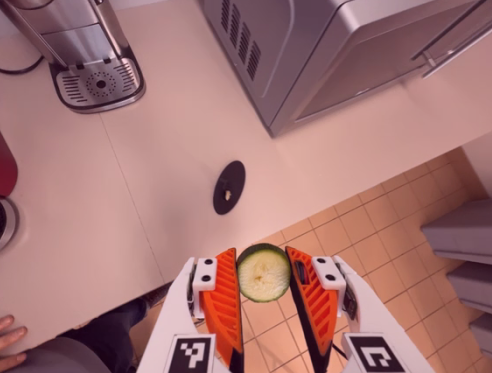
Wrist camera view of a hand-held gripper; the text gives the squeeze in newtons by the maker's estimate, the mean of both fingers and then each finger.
{"total": 8.1, "left": 7.9, "right": 8.3}